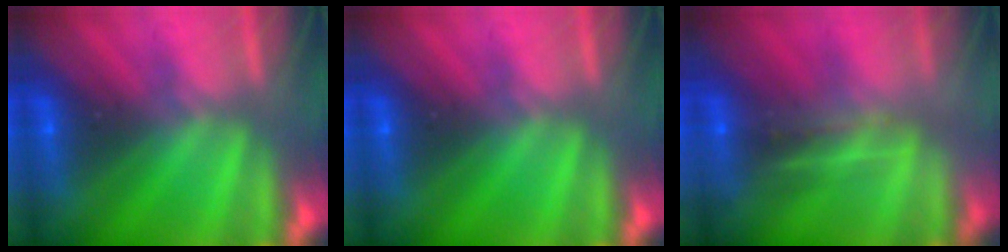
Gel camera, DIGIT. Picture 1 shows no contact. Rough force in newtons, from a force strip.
{"total": 0.0}
{"total": 2.6}